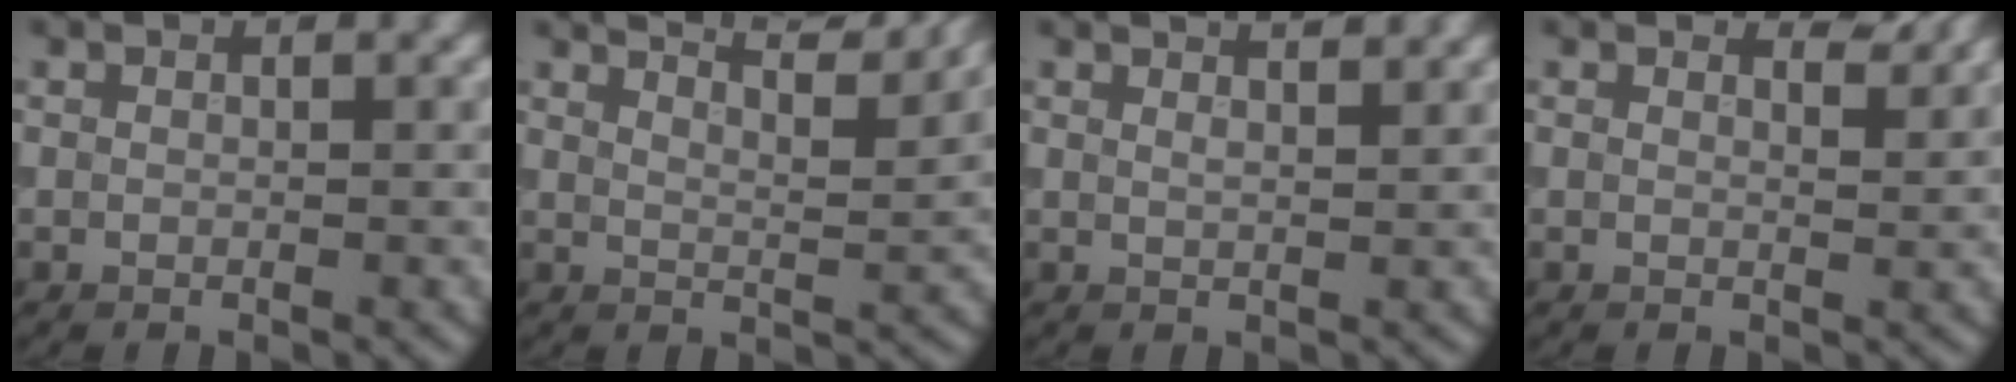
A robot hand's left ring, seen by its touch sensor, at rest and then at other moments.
{"total": 8.0, "force": [6.7, 1.8, 4.1], "torque": [-0.034, 0.028, 0.053]}
{"total": 4.4, "force": [3.1, 1.8, 2.5], "torque": [-0.013, 0.036, 0.011]}
{"total": 1.7, "force": [1.6, 0.2, 0.5], "torque": [-0.008, -0.005, 0.015]}